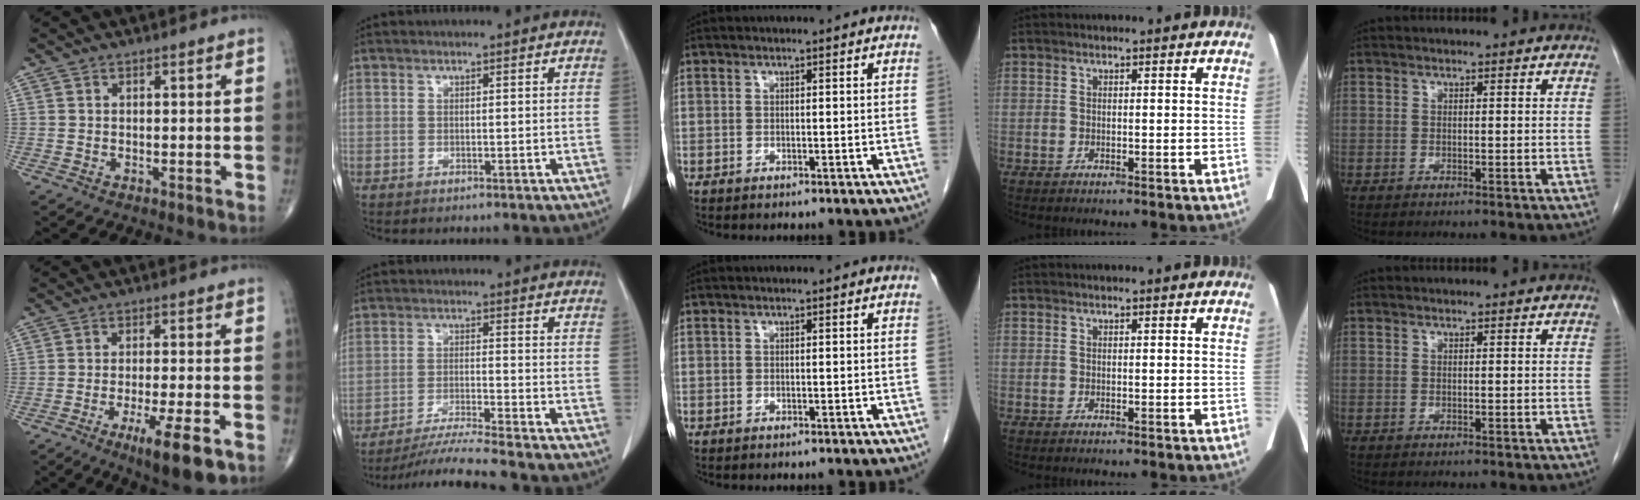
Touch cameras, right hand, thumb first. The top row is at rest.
{"thumb": {"total": 9.8, "force": [-4.9, 1.8, 8.2], "torque": [-0.133, -0.001, -0.073]}, "index": {"total": 8.8, "force": [-7.8, -2.2, 3.2], "torque": [-0.047, -0.024, -0.138]}}